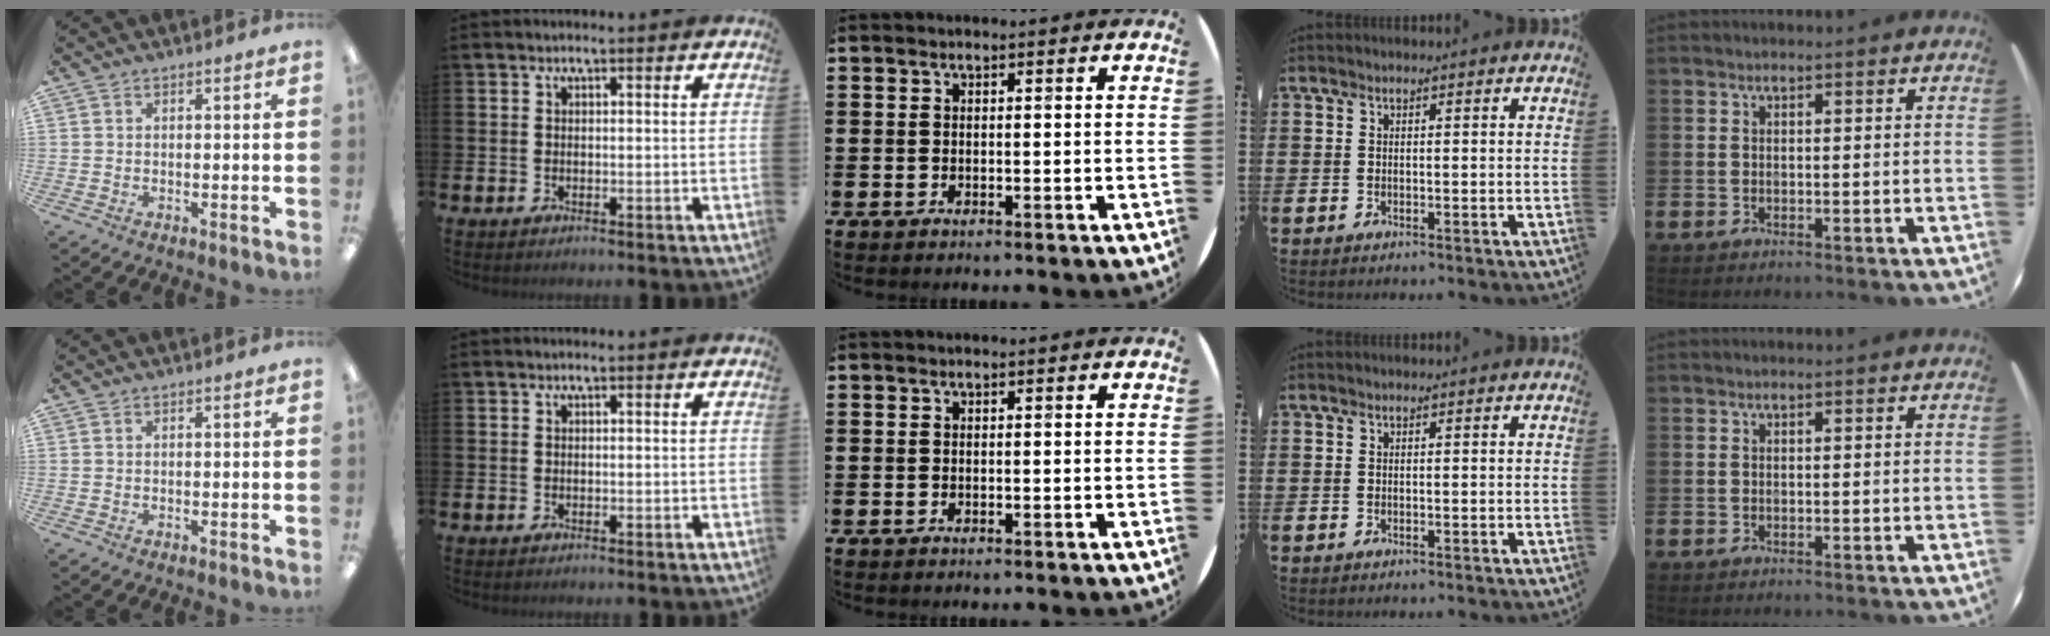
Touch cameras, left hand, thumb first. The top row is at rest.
{}